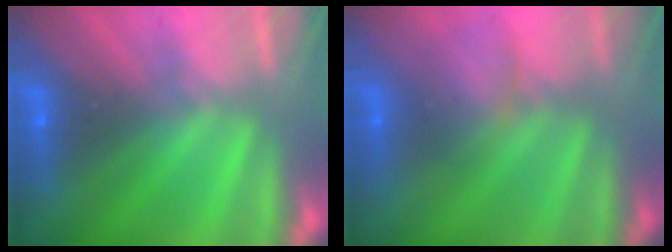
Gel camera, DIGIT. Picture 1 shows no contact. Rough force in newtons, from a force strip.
{"total": 3.0}